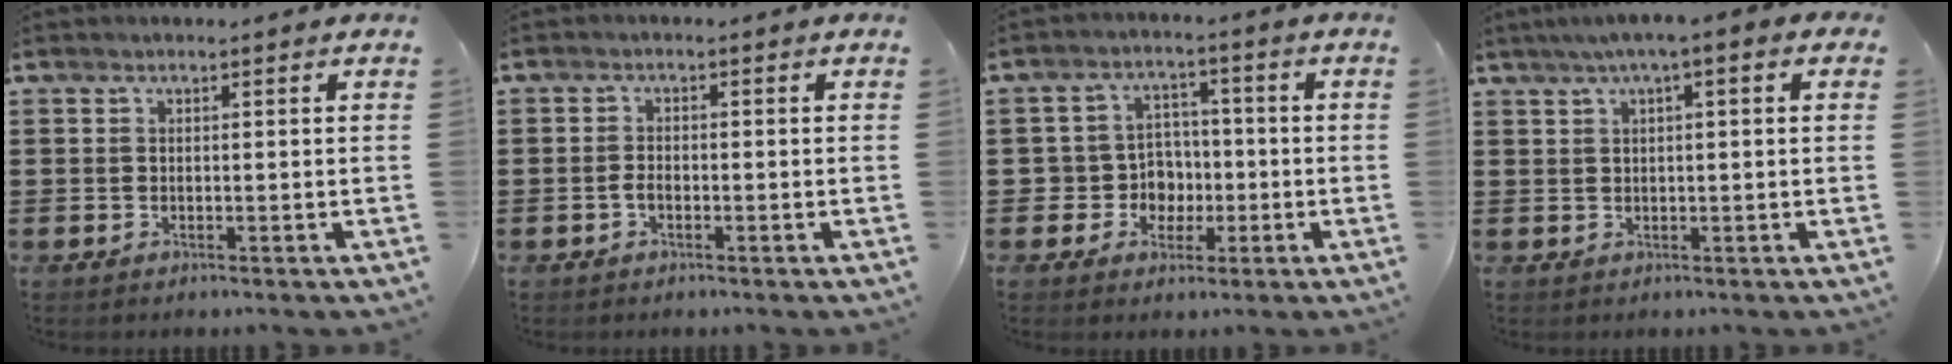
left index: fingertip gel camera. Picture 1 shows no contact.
{"total": 1.6, "force": [-0.7, 0.8, 1.2], "torque": [-0.033, 0.000, -0.015]}
{"total": 5.6, "force": [-0.9, 5.4, 1.5], "torque": [-0.049, 0.011, -0.016]}
{"total": 3.0, "force": [0.7, 0.3, 2.9], "torque": [-0.053, 0.002, 0.010]}